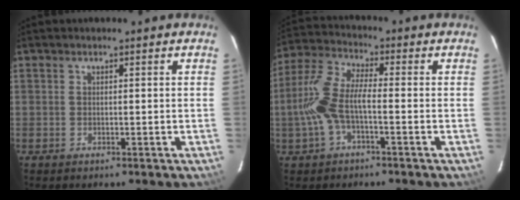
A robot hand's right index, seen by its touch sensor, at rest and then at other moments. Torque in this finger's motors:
{"motor_torque": [0.72, -0.59, 0.32, 0.16]}